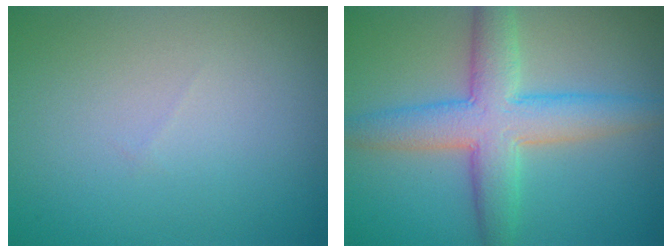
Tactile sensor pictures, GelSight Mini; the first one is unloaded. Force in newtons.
{"total": 6.6, "press": 6.6, "slide": 0.1}